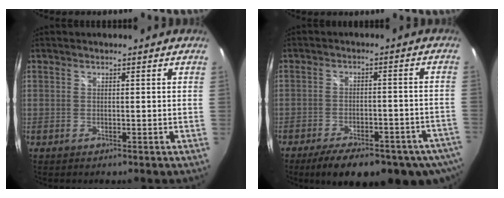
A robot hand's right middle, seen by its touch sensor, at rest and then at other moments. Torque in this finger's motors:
{"motor_torque": [1.12, -1.02, 0.31, 0.05]}